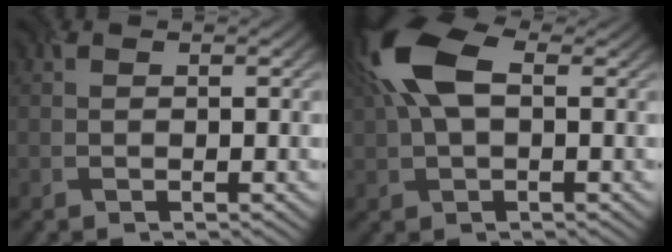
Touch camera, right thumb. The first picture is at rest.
{"total": 10.1, "force": [2.9, 5.3, 8.1], "torque": [-0.194, 0.017, 0.045]}